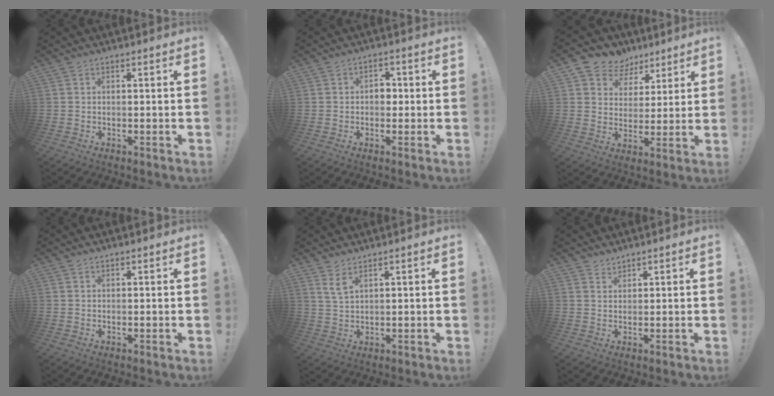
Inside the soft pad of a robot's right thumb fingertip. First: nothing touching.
{"total": 4.2, "force": [-0.4, 3.1, 2.7], "torque": [-0.045, 0.010, -0.011]}
{"total": 7.7, "force": [4.4, 6.3, 0.8], "torque": [-0.009, -0.037, 0.089]}
{"total": 0.7, "force": [0.6, 0.2, 0.2], "torque": [-0.001, 0.000, 0.010]}
{"total": 3.9, "force": [2.8, 1.1, 2.6], "torque": [-0.039, -0.020, 0.048]}
{"total": 2.1, "force": [2.0, 0.7, 0.1], "torque": [0.012, -0.017, 0.035]}